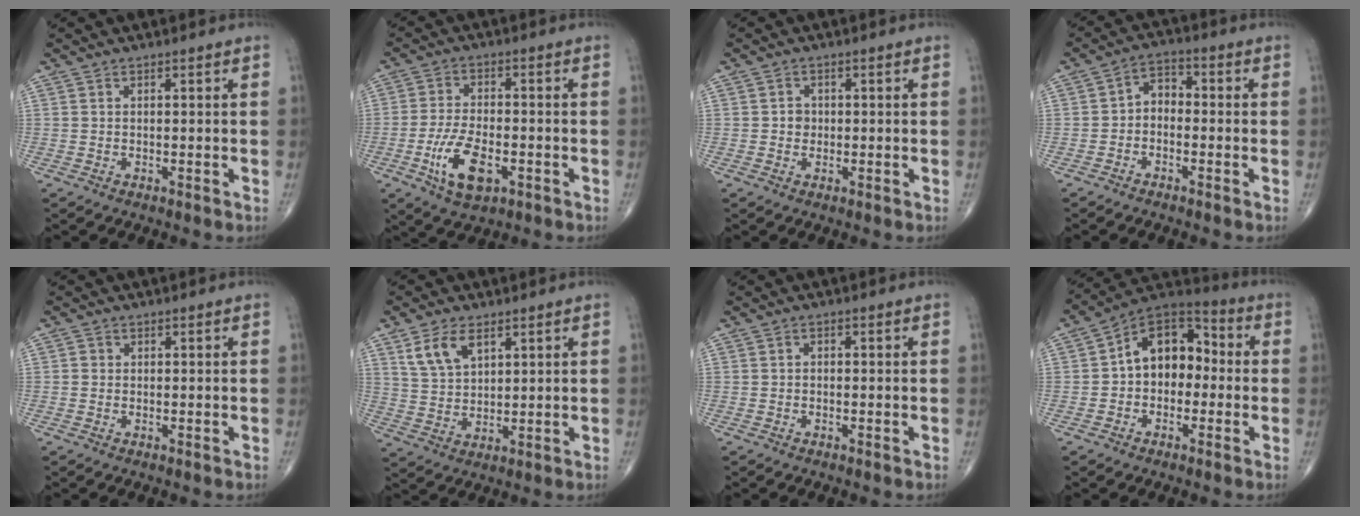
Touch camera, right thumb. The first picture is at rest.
{"total": 9.9, "force": [-3.6, 4.8, 7.9], "torque": [-0.149, 0.006, -0.060]}
{"total": 2.0, "force": [-0.1, 1.8, 0.8], "torque": [0.000, 0.005, -0.003]}
{"total": 4.5, "force": [-1.1, 3.3, 2.9], "torque": [-0.032, 0.026, -0.035]}
{"total": 0.8, "force": [0.0, 0.8, 0.2], "torque": [0.002, 0.002, -0.001]}
{"total": 7.4, "force": [3.9, 4.2, 4.6], "torque": [-0.078, -0.015, 0.083]}
{"total": 0.6, "force": [-0.1, 0.5, 0.3], "torque": [0.000, 0.002, -0.007]}
{"total": 12.9, "force": [-0.1, 9.0, 9.3], "torque": [-0.099, 0.045, -0.021]}